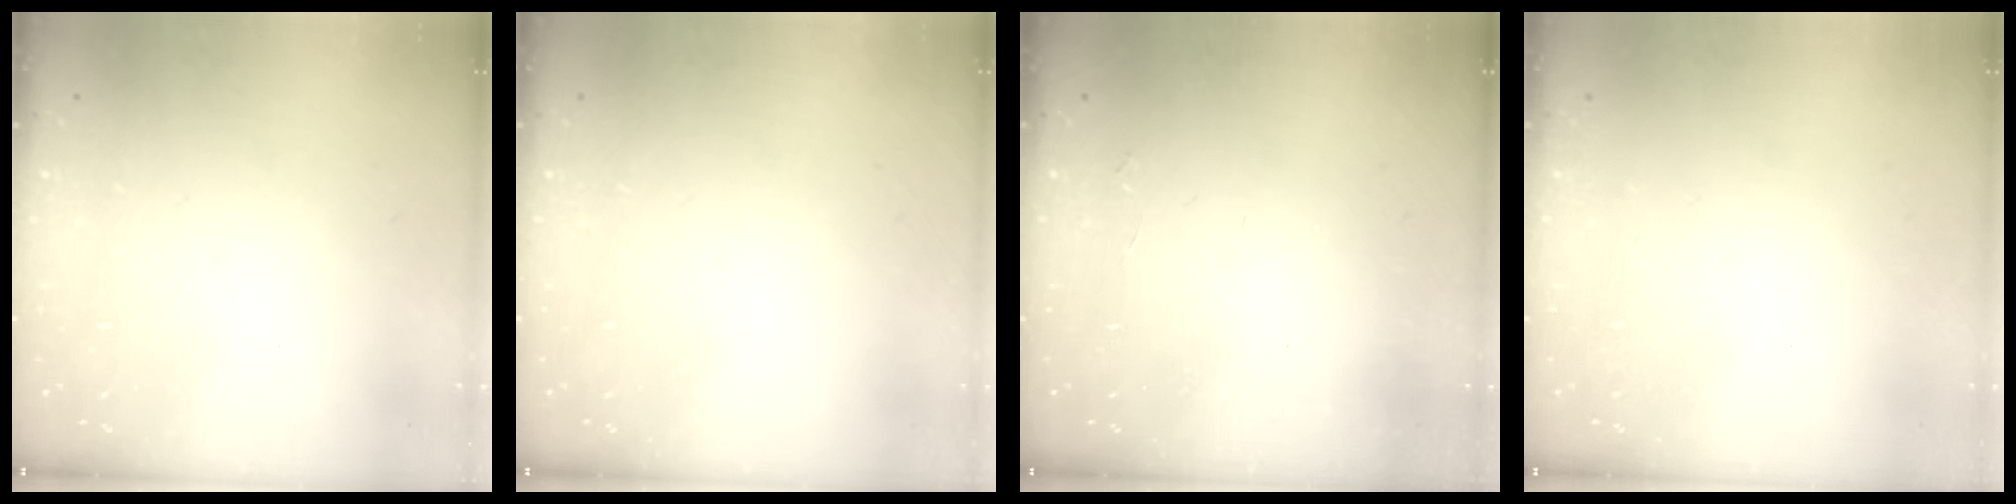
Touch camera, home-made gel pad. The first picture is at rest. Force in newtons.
{"total": 0.0}
{"total": 2.0, "press": 2.0, "slide": 0.4}
{"total": 1.1, "press": 1.1, "slide": 0.1}